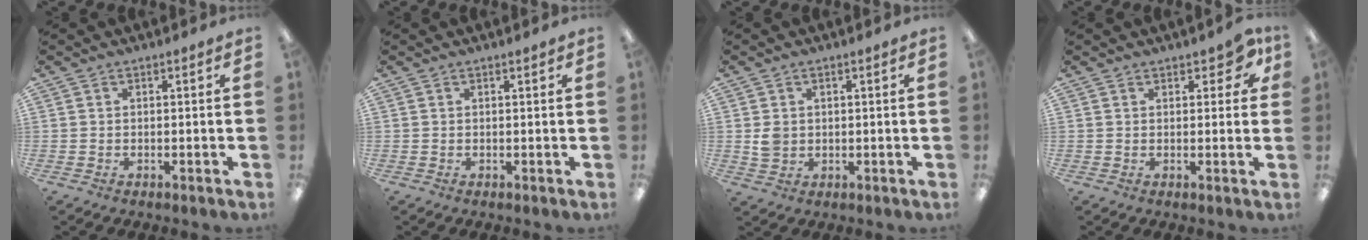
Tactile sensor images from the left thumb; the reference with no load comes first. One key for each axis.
{"total": 0.7, "fx": 0.5, "fy": 0.1, "fz": 0.5, "tx": -0.002, "ty": -0.002, "tz": 0.006}
{"total": 3.2, "fx": 0.8, "fy": 2.8, "fz": 1.5, "tx": -0.023, "ty": 0.002, "tz": 0.013}
{"total": 5.1, "fx": 3.0, "fy": 2.6, "fz": 3.3, "tx": -0.036, "ty": -0.005, "tz": 0.050}